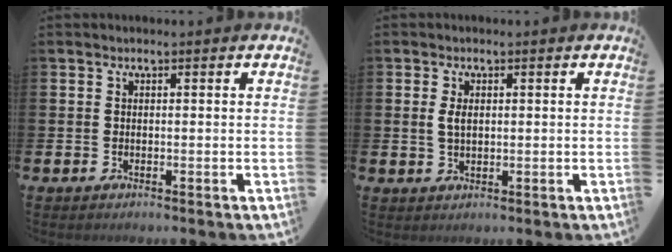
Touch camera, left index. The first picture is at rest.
{"total": 2.1, "force": [0.7, 1.2, 1.6], "torque": [-0.018, 0.000, 0.006]}